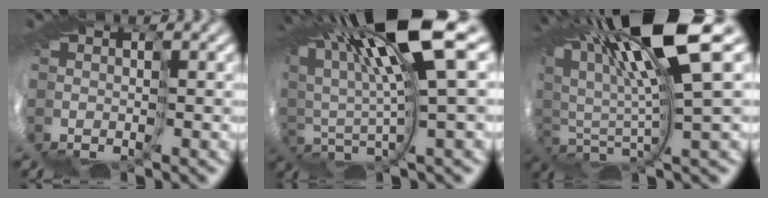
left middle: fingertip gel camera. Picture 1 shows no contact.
{"total": 8.3, "force": [5.6, -0.9, 6.0], "torque": [-0.126, 0.008, 0.099]}
{"total": 9.5, "force": [7.3, -0.5, 6.1], "torque": [-0.134, 0.008, 0.132]}